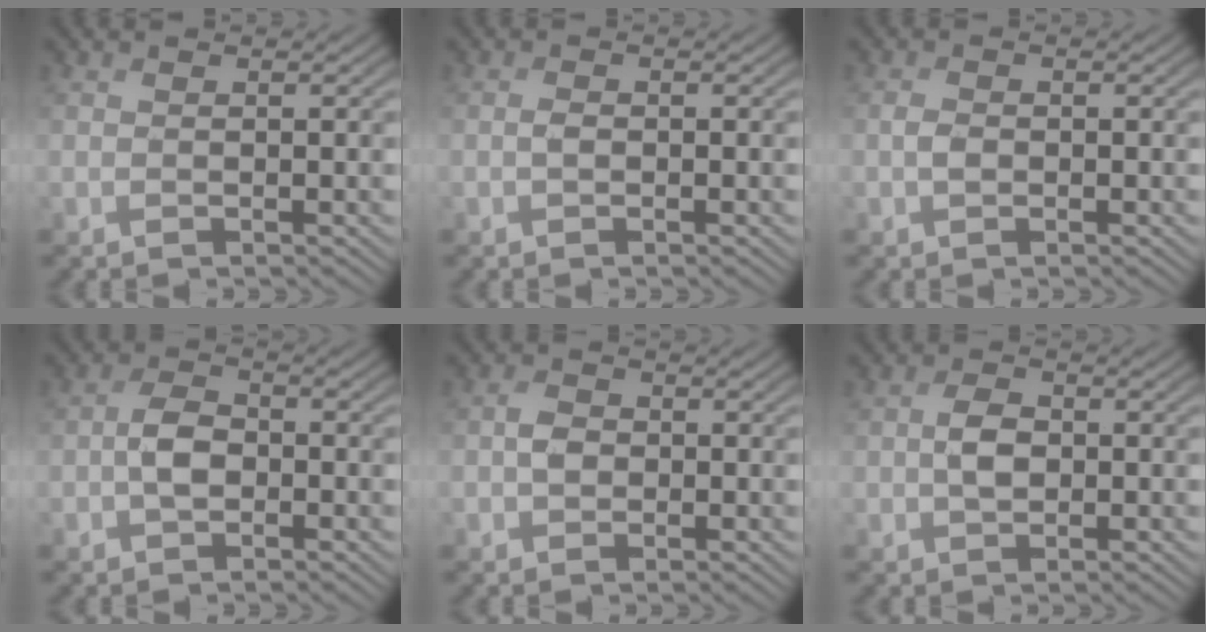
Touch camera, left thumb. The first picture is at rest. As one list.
[{"total": 0.9, "force": [-0.3, 0.5, 0.7], "torque": [-0.015, 0.002, -0.007]}, {"total": 1.3, "force": [-0.4, 0.9, 0.8], "torque": [-0.021, 0.000, -0.010]}, {"total": 3.6, "force": [-1.1, 2.4, 2.5], "torque": [-0.049, 0.007, -0.027]}, {"total": 2.2, "force": [-0.5, 1.8, 1.1], "torque": [-0.024, 0.001, -0.017]}, {"total": 2.7, "force": [-0.3, 1.9, 2.0], "torque": [-0.041, 0.001, -0.009]}]